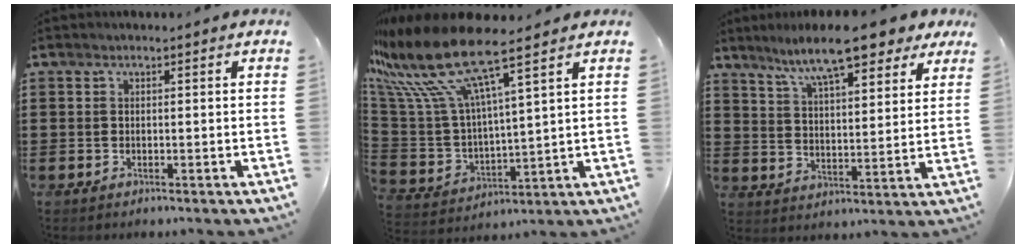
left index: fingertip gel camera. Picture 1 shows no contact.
{"total": 14.1, "force": [9.9, 3.0, 9.5], "torque": [-0.233, -0.056, 0.166]}
{"total": 11.0, "force": [9.0, 1.4, 6.2], "torque": [-0.130, -0.031, 0.156]}